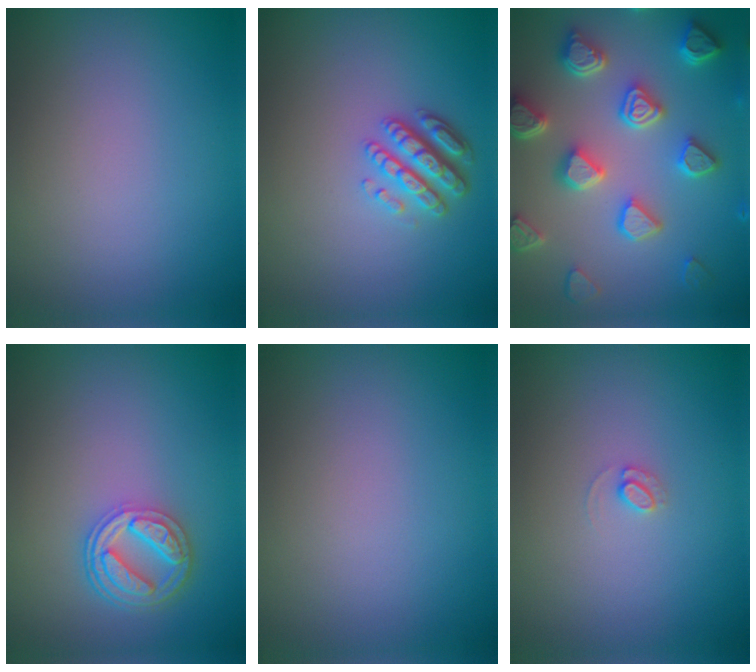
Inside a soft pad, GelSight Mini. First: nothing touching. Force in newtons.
{"total": 3.3, "press": 3.0, "slide": 1.4}
{"total": 7.0, "press": 5.7, "slide": 4.1}
{"total": 4.5, "press": 3.5, "slide": 2.8}
{"total": 0.0}
{"total": 0.9, "press": 0.9, "slide": 0.1}